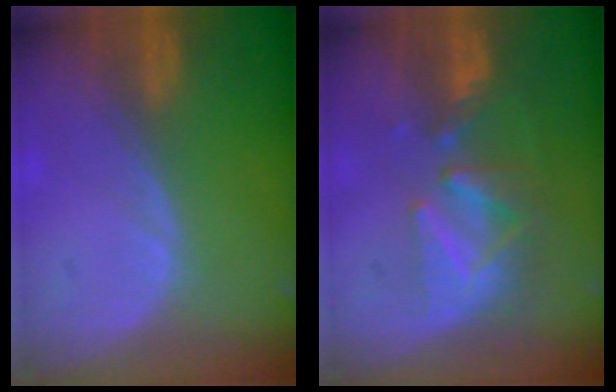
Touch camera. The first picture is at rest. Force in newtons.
{"total": 8.2, "press": 7.5, "slide": 3.3}